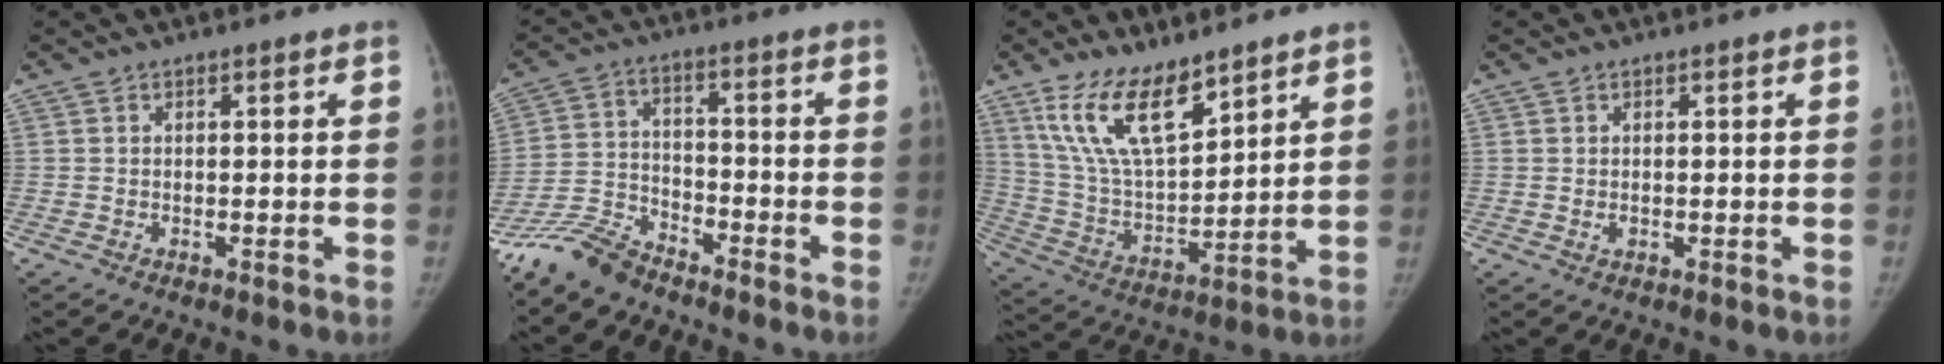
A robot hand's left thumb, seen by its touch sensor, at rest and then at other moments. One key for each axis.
{"total": 8.8, "fx": -7.9, "fy": 3.1, "fz": 2.3, "tx": -0.043, "ty": 0.039, "tz": -0.162}
{"total": 15.0, "fx": 10.0, "fy": 5.8, "fz": 9.4, "tx": -0.148, "ty": -0.054, "tz": 0.207}
{"total": 0.8, "fx": -0.2, "fy": 0.6, "fz": 0.4, "tx": -0.004, "ty": 0.000, "tz": -0.001}